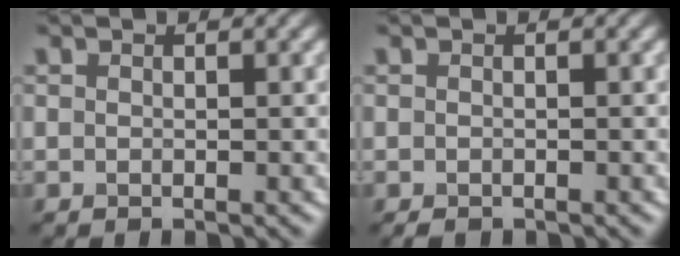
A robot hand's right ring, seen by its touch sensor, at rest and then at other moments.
{"total": 0.6, "force": [-0.6, 0.2, 0.2], "torque": [-0.003, -0.004, -0.009]}